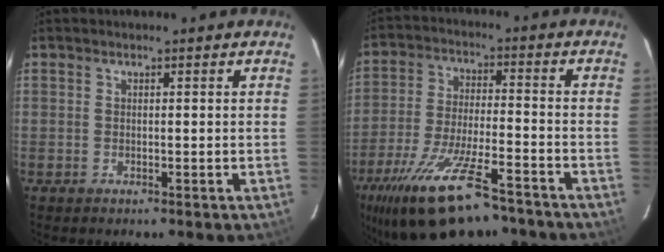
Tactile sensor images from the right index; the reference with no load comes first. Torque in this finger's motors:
{"motor_torque": [1.86, -0.28, 1.05, 0.21]}